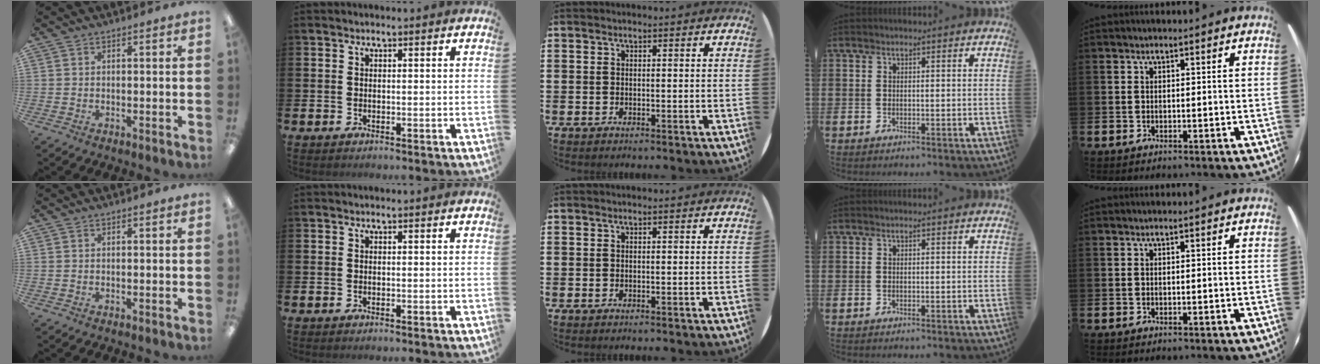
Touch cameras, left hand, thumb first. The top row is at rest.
{}